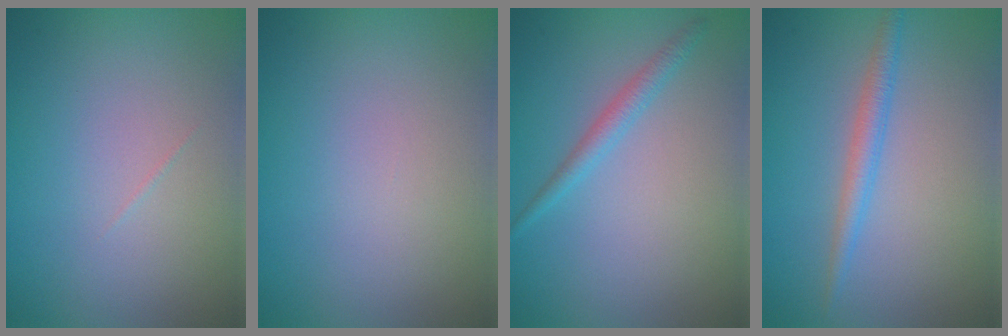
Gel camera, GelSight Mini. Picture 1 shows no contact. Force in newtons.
{"total": 0.0}
{"total": 1.6, "press": 1.6, "slide": 0.1}
{"total": 1.9, "press": 1.9, "slide": 0.1}